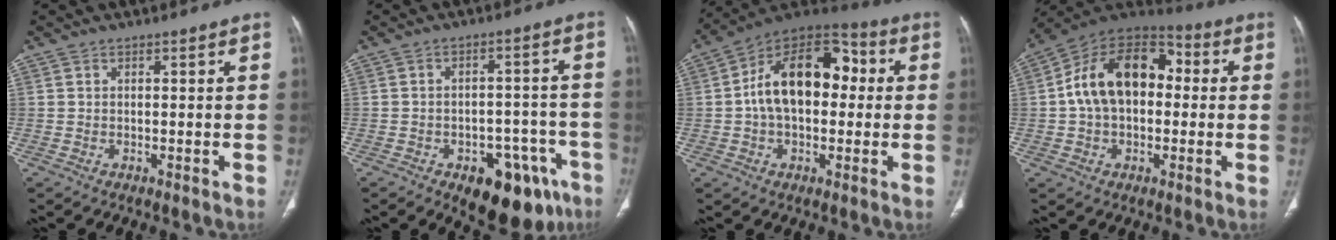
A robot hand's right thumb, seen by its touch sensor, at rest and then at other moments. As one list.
[{"total": 14.4, "force": [-7.6, 7.7, 9.5], "torque": [-0.081, 0.044, -0.093]}, {"total": 18.5, "force": [1.5, 11.4, 14.5], "torque": [-0.209, 0.043, 0.016]}, {"total": 17.8, "force": [1.3, 11.7, 13.3], "torque": [-0.200, 0.042, 0.013]}]